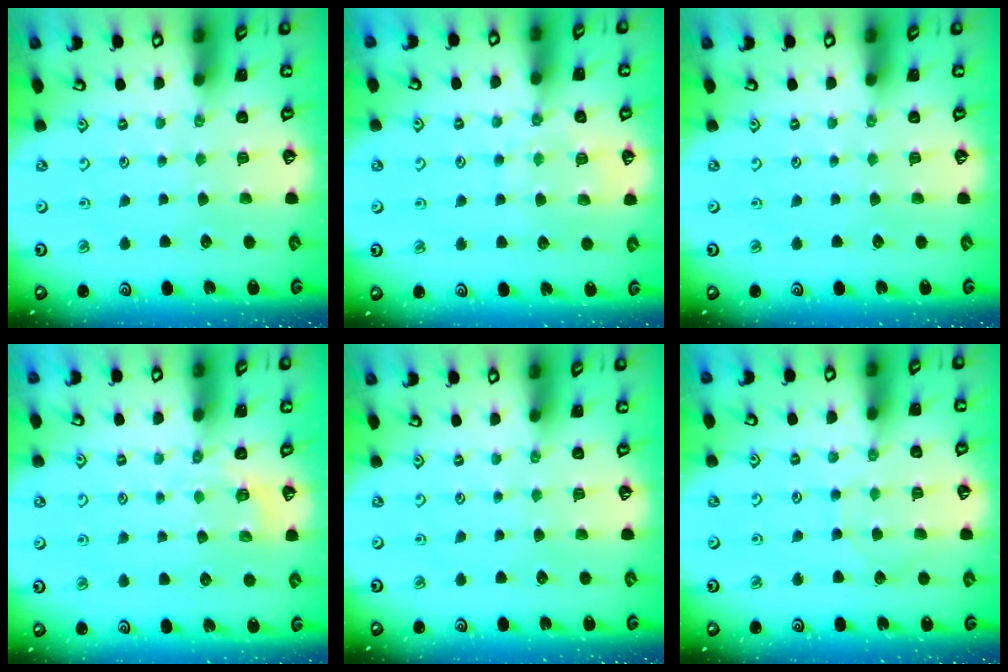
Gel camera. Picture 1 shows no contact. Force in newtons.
{"total": 8.9, "press": 8.9, "slide": 0.5}
{"total": 0.0}
{"total": 2.3, "press": 1.7, "slide": 1.6}
{"total": 0.0}
{"total": 5.1, "press": 5.1, "slide": 0.5}